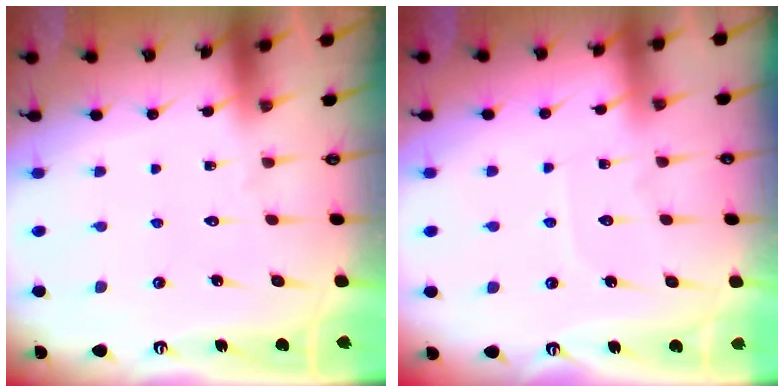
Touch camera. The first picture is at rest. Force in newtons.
{"total": 3.8, "press": 3.7, "slide": 0.4}